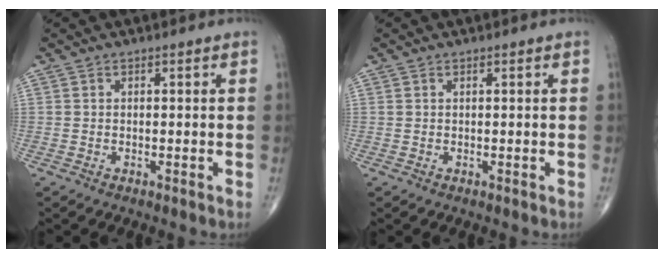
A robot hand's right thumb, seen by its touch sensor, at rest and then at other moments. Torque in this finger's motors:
{"motor_torque": [0.53, -0.03, -0.08, 1.07, 0.11]}